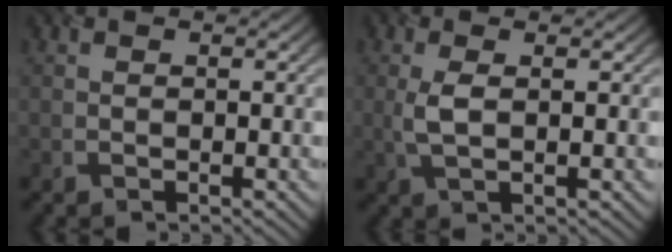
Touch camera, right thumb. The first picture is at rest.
{"total": 2.8, "force": [0.2, 0.8, 2.7], "torque": [-0.069, 0.000, 0.005]}